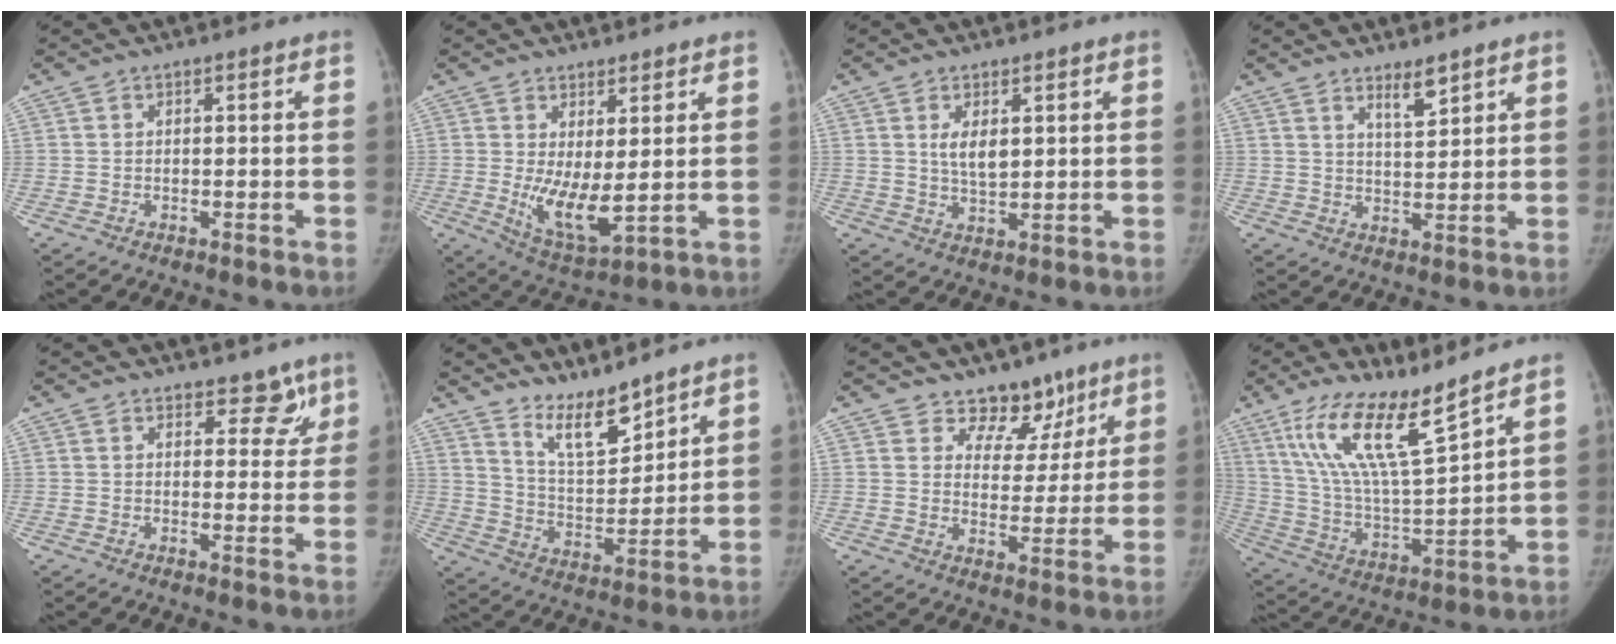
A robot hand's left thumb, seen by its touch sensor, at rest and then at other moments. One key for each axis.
{"total": 8.5, "fx": 0.7, "fy": 2.7, "fz": 8.0, "tx": -0.141, "ty": -0.032, "tz": 0.025}
{"total": 4.4, "fx": 1.6, "fy": 2.1, "fz": 3.6, "tx": -0.056, "ty": -0.015, "tz": 0.033}
{"total": 4.2, "fx": 3.2, "fy": 0.9, "fz": 2.5, "tx": -0.034, "ty": -0.031, "tz": 0.056}
{"total": 4.6, "fx": 3.4, "fy": 2.7, "fz": 1.7, "tx": 0.018, "ty": -0.018, "tz": 0.042}
{"total": 9.8, "fx": 8.3, "fy": 2.4, "fz": 4.5, "tx": -0.062, "ty": -0.073, "tz": 0.164}
{"total": 8.9, "fx": 6.4, "fy": 5.7, "fz": 2.0, "tx": 0.024, "ty": -0.038, "tz": 0.101}
{"total": 16.3, "fx": 11.3, "fy": 2.6, "fz": 11.4, "tx": -0.200, "ty": -0.067, "tz": 0.226}